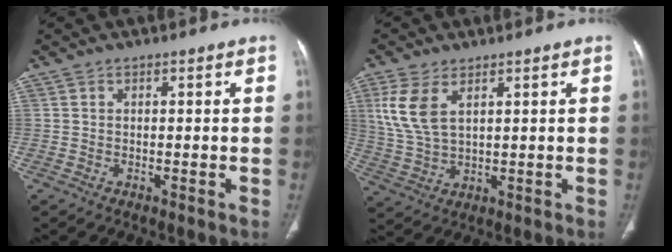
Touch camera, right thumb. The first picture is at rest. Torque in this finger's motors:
{"motor_torque": [0.09, 0.71, 1.02, 0.31, 0.15]}